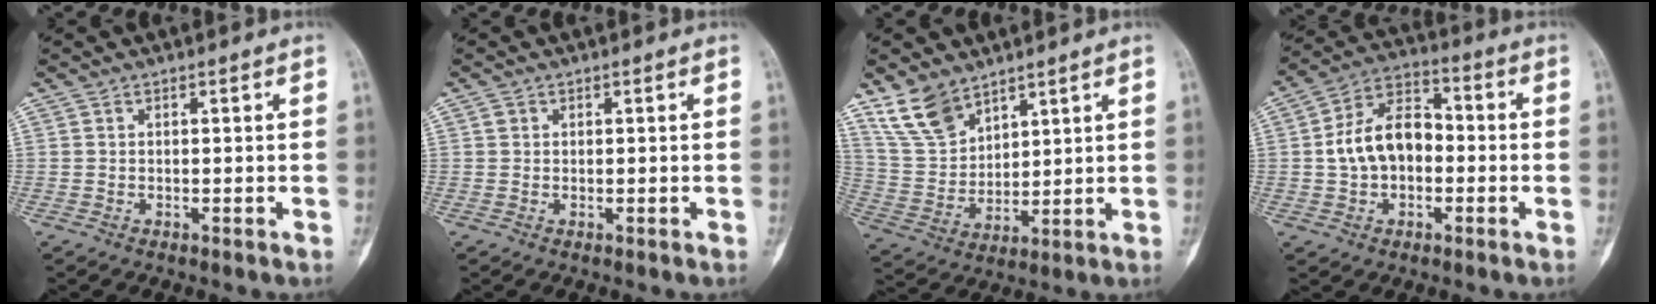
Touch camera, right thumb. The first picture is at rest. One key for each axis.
{"total": 0.8, "fx": 0.3, "fy": 0.7, "fz": 0.2, "tx": 0.001, "ty": 0.001, "tz": 0.005}
{"total": 10.3, "fx": 7.6, "fy": 5.6, "fz": 4.2, "tx": -0.075, "ty": -0.032, "tz": 0.168}
{"total": 12.0, "fx": -0.7, "fy": 8.3, "fz": 8.7, "tx": -0.136, "ty": 0.037, "tz": -0.023}